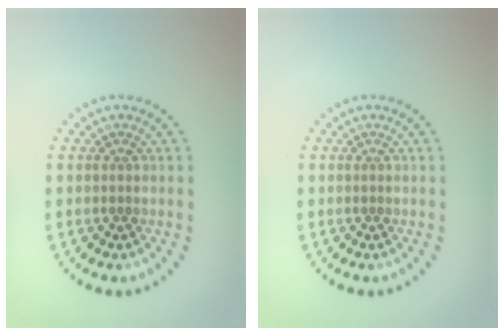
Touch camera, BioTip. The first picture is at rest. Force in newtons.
{"total": 0.0}